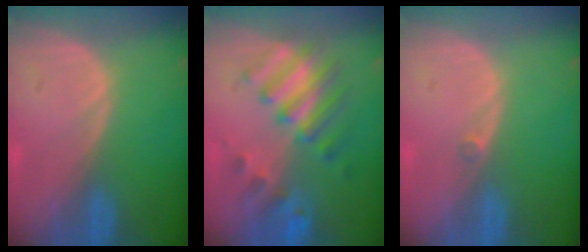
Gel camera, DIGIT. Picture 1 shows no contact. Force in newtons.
{"total": 7.8, "press": 7.7, "slide": 1.7}
{"total": 0.7, "press": 0.6, "slide": 0.3}